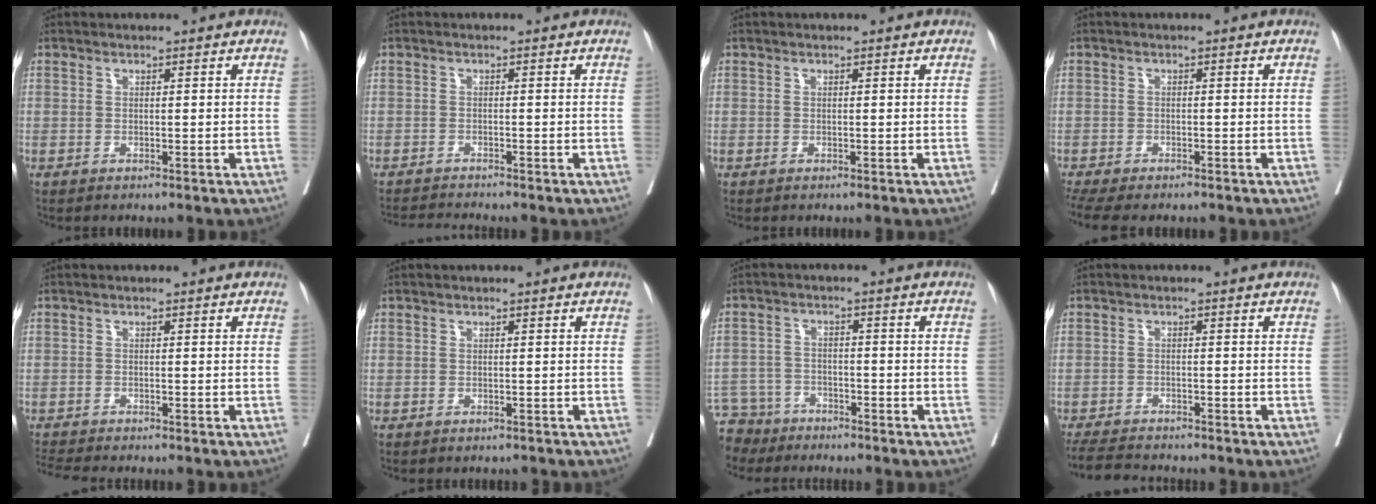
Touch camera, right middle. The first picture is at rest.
{"total": 3.0, "force": [-2.8, -0.9, 0.4], "torque": [-0.003, -0.015, -0.048]}
{"total": 0.0}
{"total": 8.5, "force": [-6.9, 2.7, 4.3], "torque": [-0.084, -0.005, -0.101]}
{"total": 3.1, "force": [-2.9, -0.6, 0.8], "torque": [-0.014, -0.014, -0.053]}
{"total": 0.8, "force": [-0.7, 0.3, 0.0], "torque": [-0.003, 0.001, -0.013]}
{"total": 6.9, "force": [-6.1, 3.2, 0.0], "torque": [-0.005, -0.006, -0.111]}
{"total": 6.4, "force": [-6.0, 0.9, 2.1], "torque": [-0.029, -0.015, -0.099]}